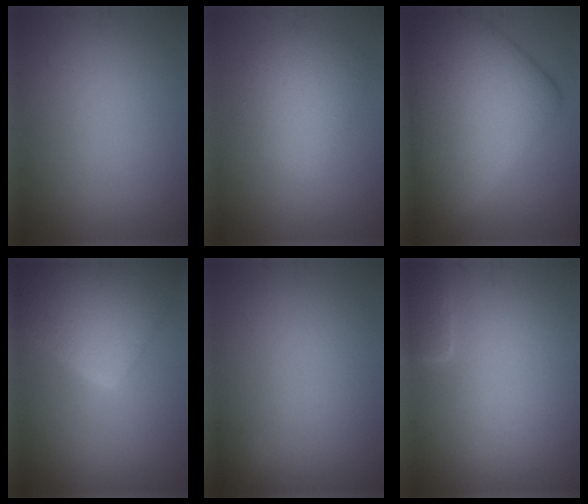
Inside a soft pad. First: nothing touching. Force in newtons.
{"total": 3.9, "press": 3.9, "slide": 0.3}
{"total": 14.2, "press": 14.2, "slide": 0.1}
{"total": 10.1, "press": 10.1, "slide": 0.6}
{"total": 0.9, "press": 0.9, "slide": 0.2}
{"total": 1.7, "press": 1.7, "slide": 0.1}